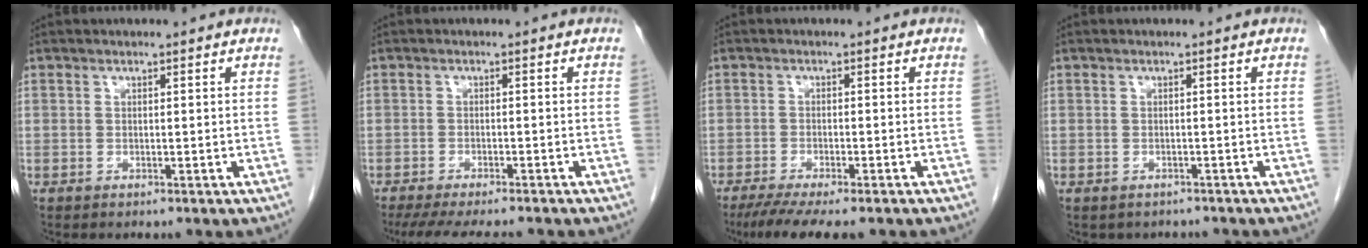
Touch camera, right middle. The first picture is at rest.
{"total": 11.3, "force": [-9.9, 2.0, 5.1], "torque": [-0.076, -0.013, -0.134]}
{"total": 8.5, "force": [-6.7, 1.3, 5.0], "torque": [-0.073, -0.016, -0.104]}
{"total": 3.3, "force": [-2.8, 1.8, 0.3], "torque": [-0.005, 0.006, -0.032]}